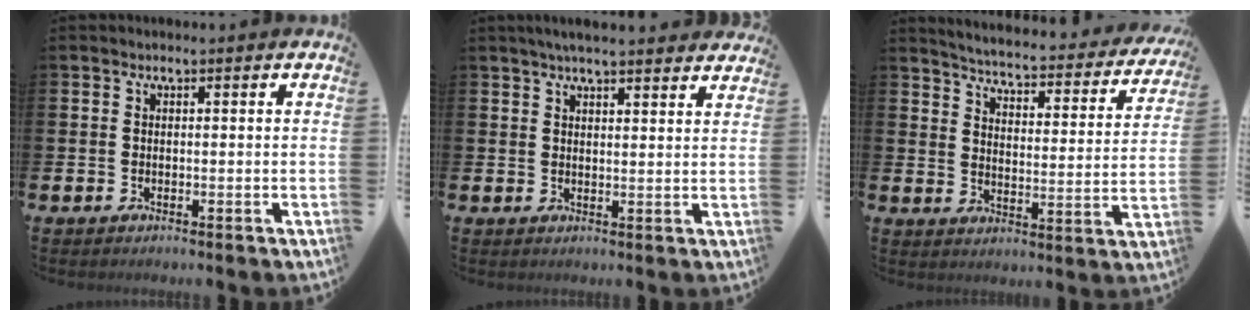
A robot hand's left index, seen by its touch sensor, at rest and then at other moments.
{"total": 4.1, "force": [3.9, 0.2, 1.3], "torque": [-0.031, -0.011, 0.070]}
{"total": 4.2, "force": [4.1, 0.4, 1.0], "torque": [-0.044, -0.038, 0.062]}